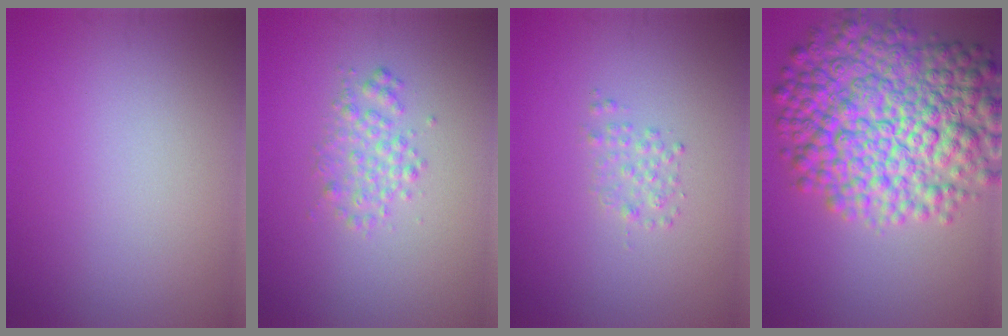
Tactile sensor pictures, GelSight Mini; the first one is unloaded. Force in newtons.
{"total": 2.0, "press": 2.0, "slide": 0.0}
{"total": 1.2, "press": 1.2, "slide": 0.0}
{"total": 12.2, "press": 12.2, "slide": 0.3}